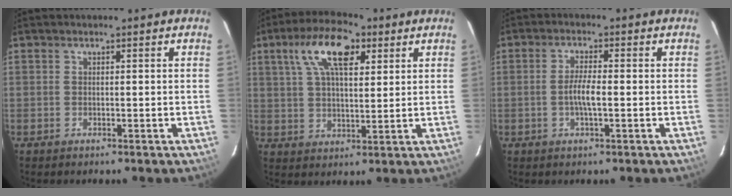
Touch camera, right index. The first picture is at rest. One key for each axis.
{"total": 12.0, "fx": 5.6, "fy": 4.8, "fz": 9.4, "tx": -0.175, "ty": 0.027, "tz": 0.098}
{"total": 3.8, "fx": -0.7, "fy": 0.3, "fz": 3.7, "tx": -0.070, "ty": 0.001, "tz": -0.014}